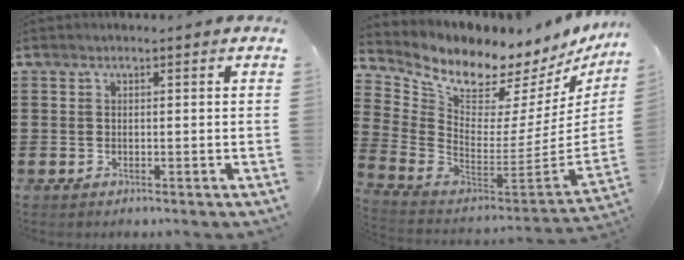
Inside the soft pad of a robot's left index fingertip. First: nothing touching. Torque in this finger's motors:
{"motor_torque": [1.01, 0.15, 0.60, 0.13]}